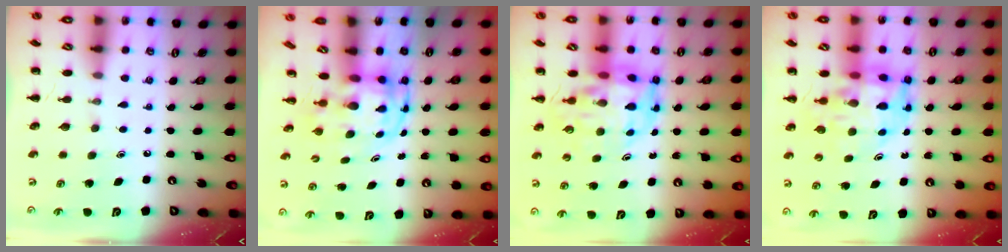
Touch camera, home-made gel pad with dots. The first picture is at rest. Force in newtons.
{"total": 3.8, "press": 3.7, "slide": 0.7}
{"total": 12.2, "press": 11.6, "slide": 3.7}
{"total": 13.0, "press": 12.4, "slide": 3.8}